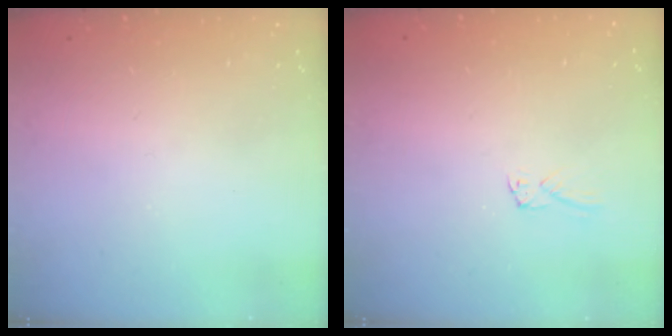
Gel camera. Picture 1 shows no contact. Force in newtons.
{"total": 2.3, "press": 2.3, "slide": 0.3}